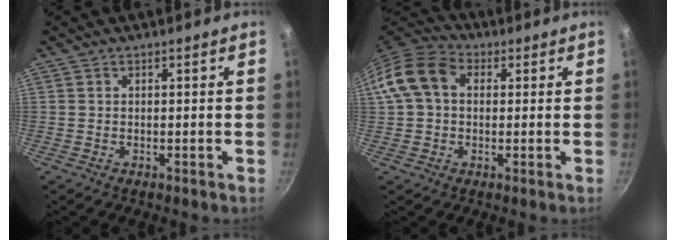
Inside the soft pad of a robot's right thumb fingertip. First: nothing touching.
{"total": 11.3, "force": [2.0, 8.4, 7.3], "torque": [-0.121, 0.028, 0.018]}